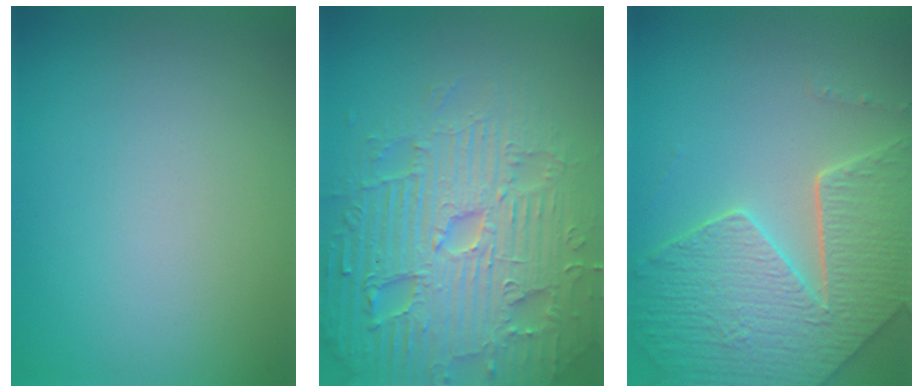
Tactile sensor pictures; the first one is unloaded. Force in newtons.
{"total": 7.9, "press": 7.7, "slide": 1.8}
{"total": 7.8, "press": 5.8, "slide": 5.3}